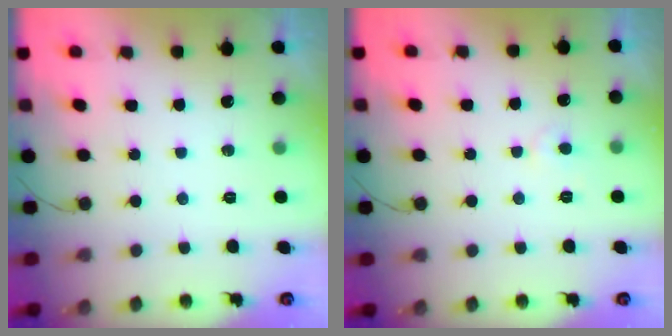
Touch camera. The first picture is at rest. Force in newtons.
{"total": 4.1, "press": 4.0, "slide": 0.4}